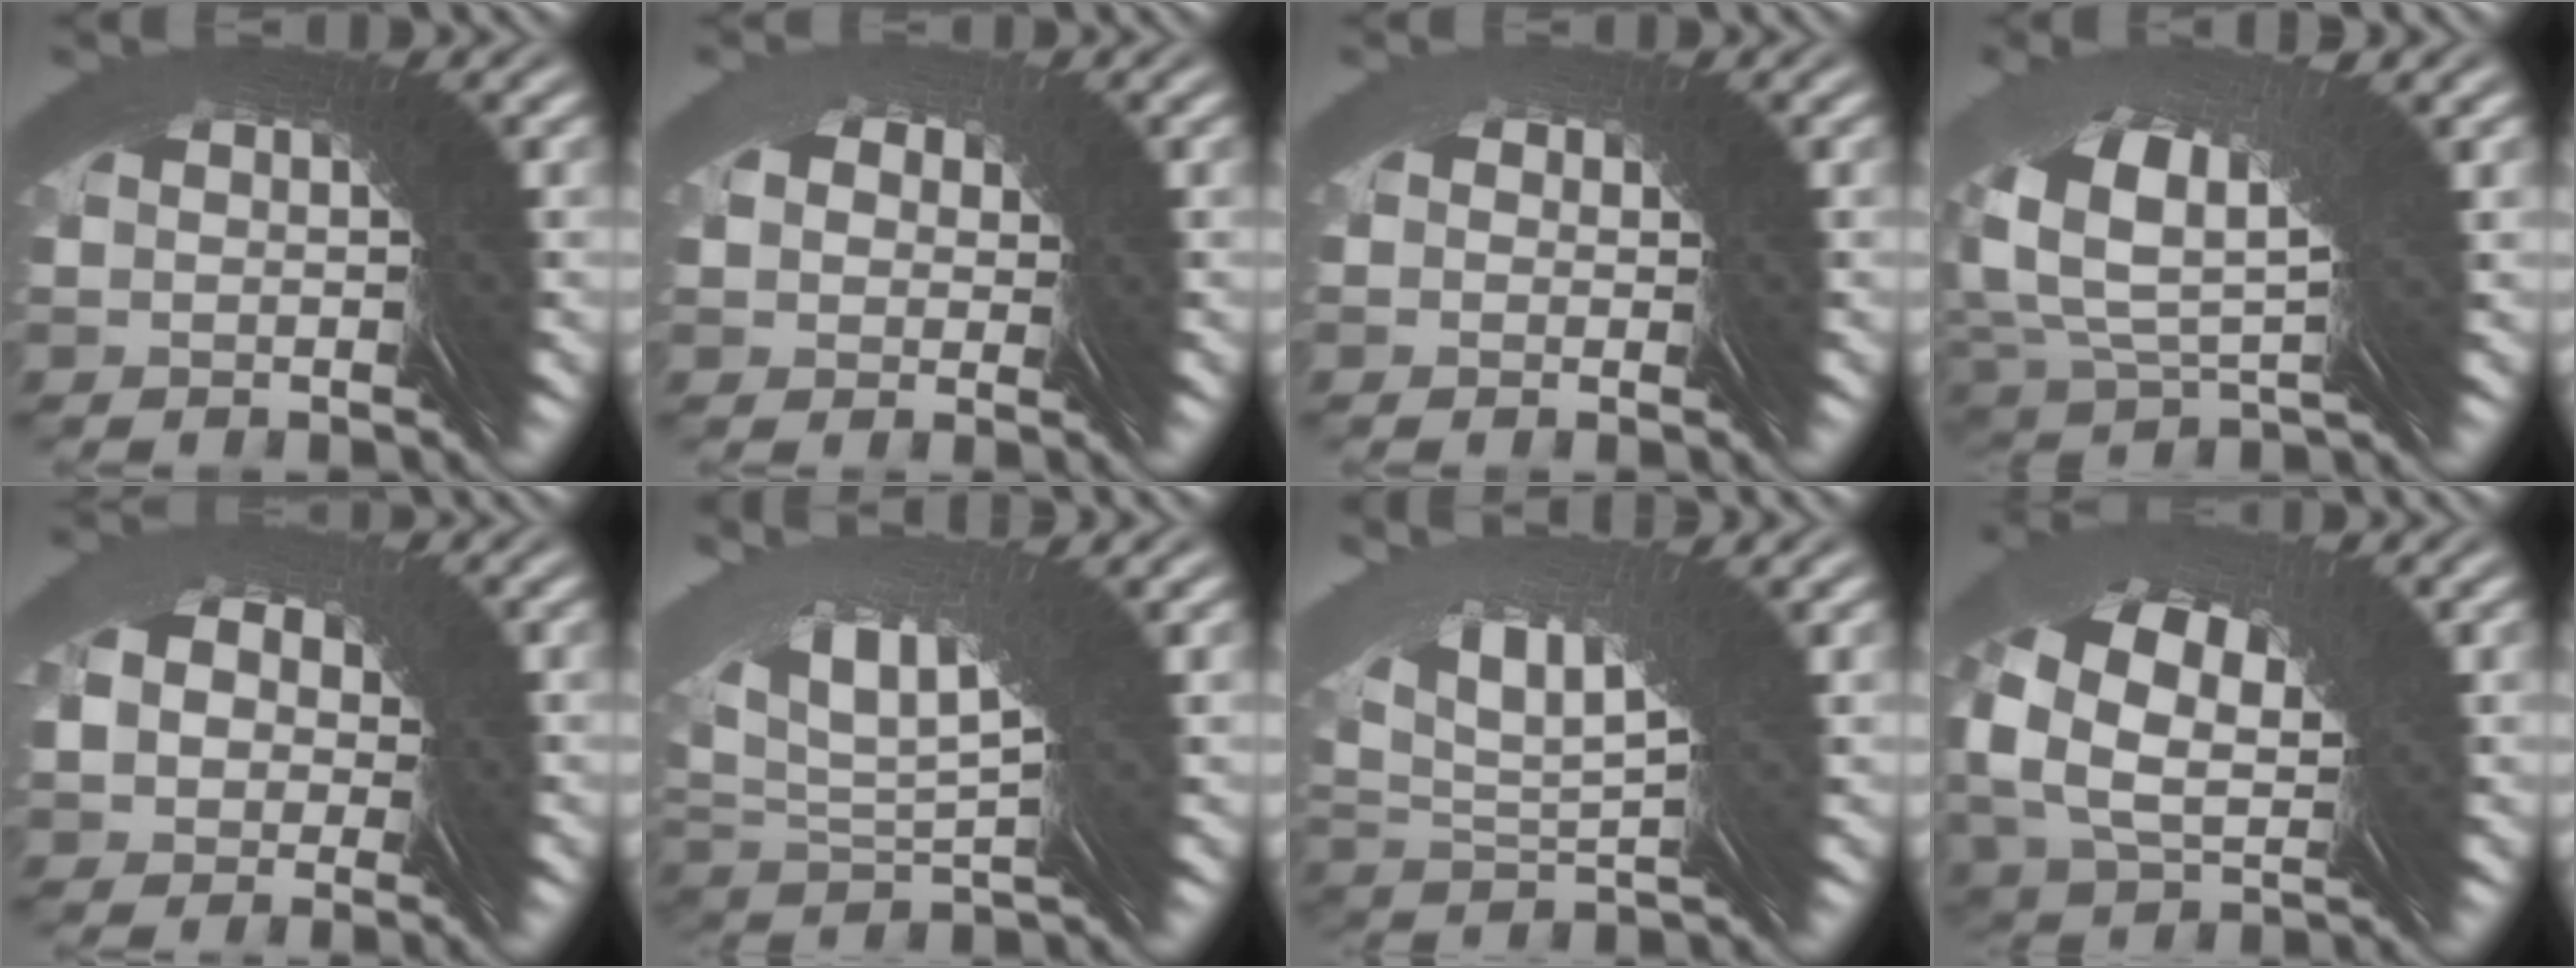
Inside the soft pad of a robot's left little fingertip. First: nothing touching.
{"total": 1.9, "force": [0.8, 1.6, -0.4], "torque": [-0.009, 0.003, 0.017]}
{"total": 1.5, "force": [0.4, 1.4, -0.2], "torque": [-0.009, 0.000, 0.005]}
{"total": 4.0, "force": [1.2, 1.7, 3.4], "torque": [-0.068, 0.000, 0.027]}
{"total": 4.1, "force": [2.1, 3.4, 0.6], "torque": [-0.011, 0.010, 0.027]}
{"total": 3.6, "force": [2.6, -0.6, 2.4], "torque": [-0.053, 0.030, 0.038]}
{"total": 3.8, "force": [2.9, -1.3, 2.1], "torque": [-0.038, 0.033, 0.042]}
{"total": 4.1, "force": [2.2, 2.5, 2.4], "torque": [-0.048, 0.034, 0.019]}